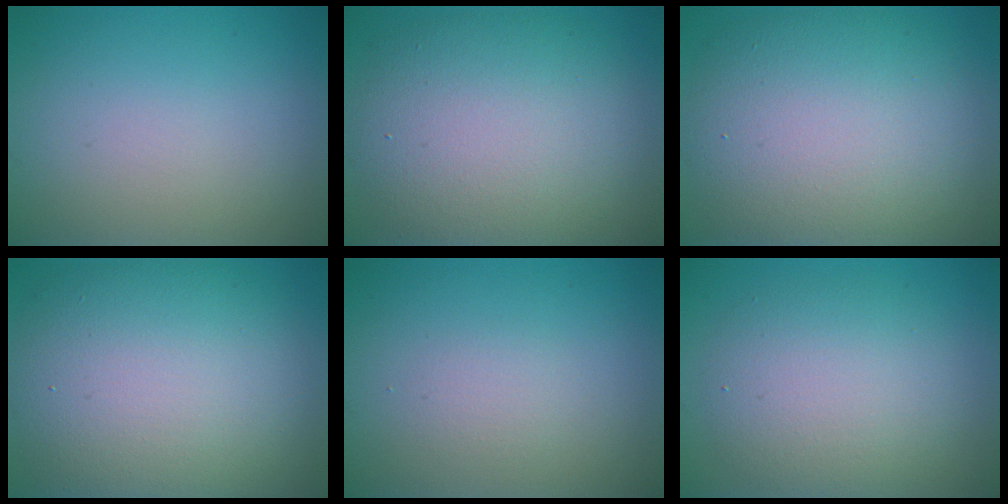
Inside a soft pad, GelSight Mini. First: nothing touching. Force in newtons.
{"total": 10.4, "press": 10.4, "slide": 0.6}
{"total": 11.7, "press": 11.7, "slide": 0.6}
{"total": 12.4, "press": 12.4, "slide": 0.6}
{"total": 1.1, "press": 1.1, "slide": 0.0}
{"total": 5.5, "press": 5.4, "slide": 0.4}